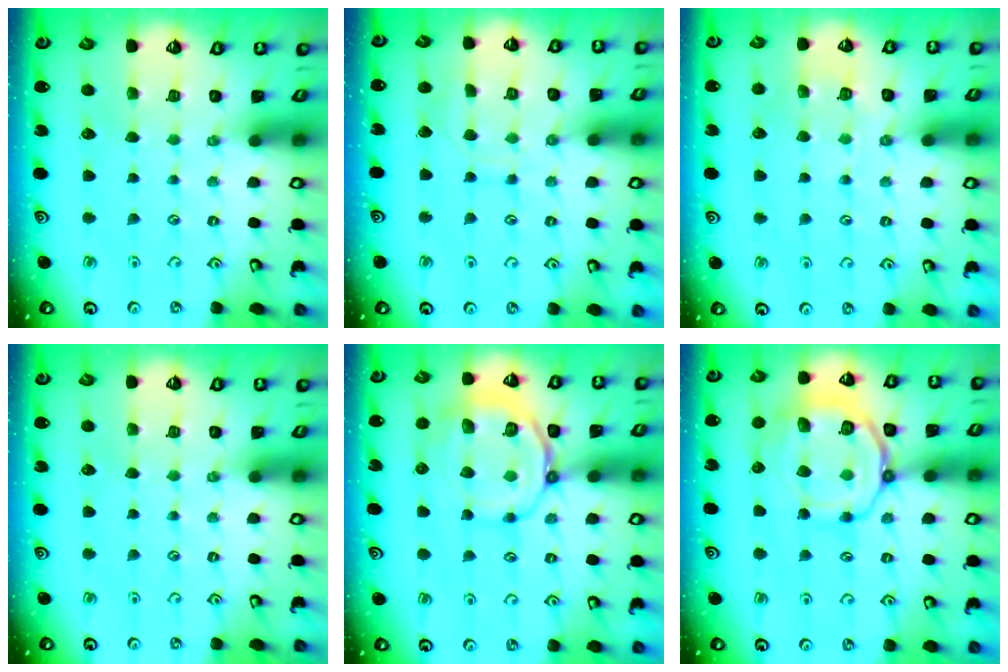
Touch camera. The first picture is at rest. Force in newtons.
{"total": 6.8, "press": 6.7, "slide": 0.7}
{"total": 4.9, "press": 4.8, "slide": 0.8}
{"total": 0.0}
{"total": 11.6, "press": 11.5, "slide": 1.7}
{"total": 14.7, "press": 14.6, "slide": 1.7}